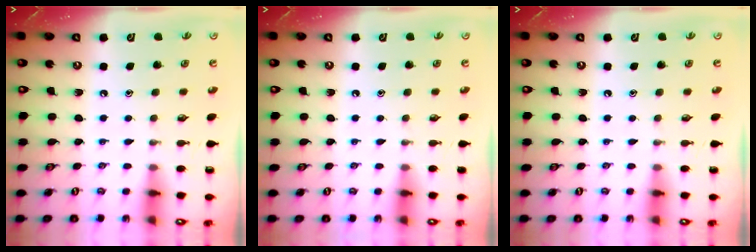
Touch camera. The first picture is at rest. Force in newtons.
{"total": 0.0}
{"total": 0.0}